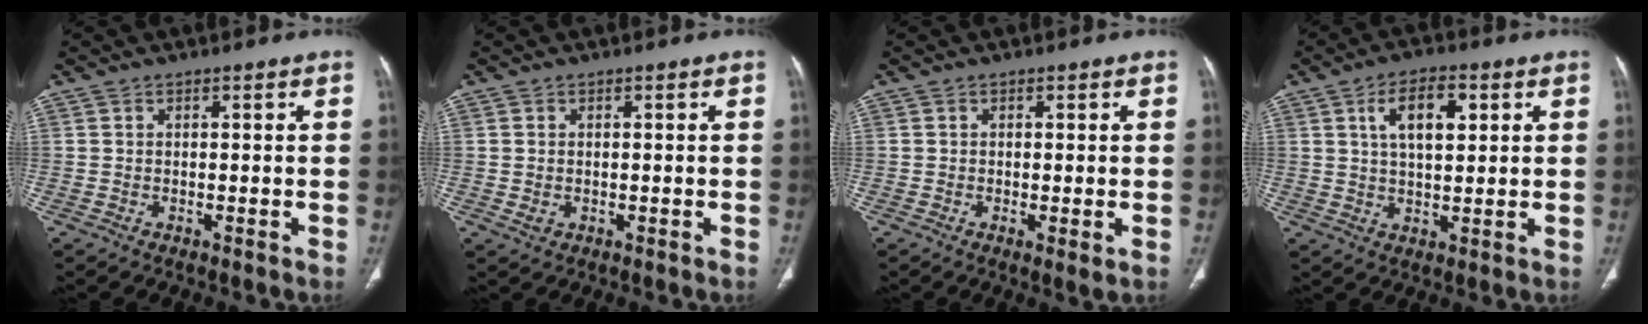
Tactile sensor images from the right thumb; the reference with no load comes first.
{"total": 1.5, "force": [0.0, 1.2, 0.9], "torque": [-0.019, 0.000, 0.005]}
{"total": 1.9, "force": [-0.3, 0.4, 1.8], "torque": [-0.039, -0.010, -0.006]}
{"total": 8.5, "force": [2.9, 4.1, 6.8], "torque": [-0.103, -0.004, 0.049]}